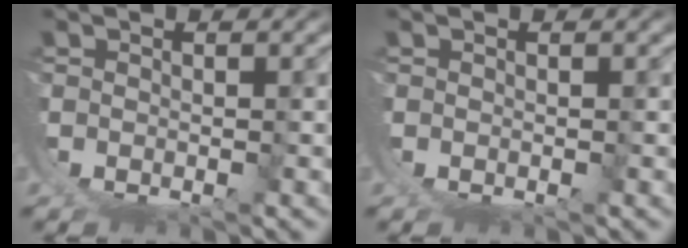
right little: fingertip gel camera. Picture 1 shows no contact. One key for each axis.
{"total": 0.0}